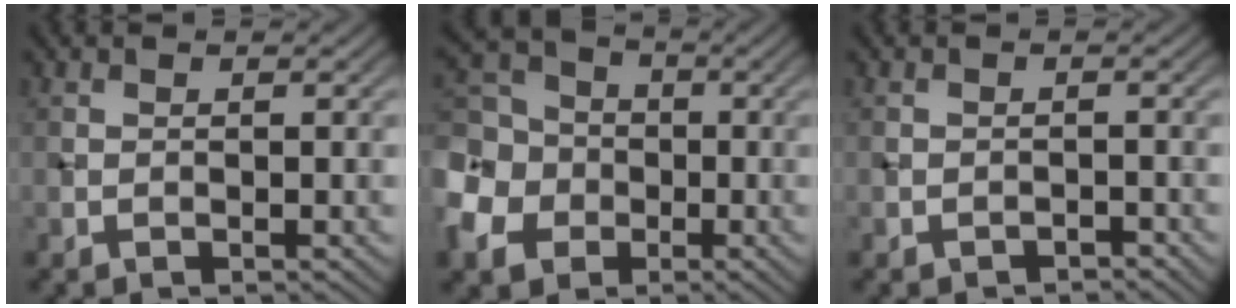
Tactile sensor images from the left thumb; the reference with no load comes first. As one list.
[{"total": 10.2, "force": [-3.3, 8.5, 4.7], "torque": [-0.157, -0.018, -0.078]}, {"total": 0.9, "force": [-0.9, 0.3, 0.2], "torque": [0.000, 0.001, -0.016]}]